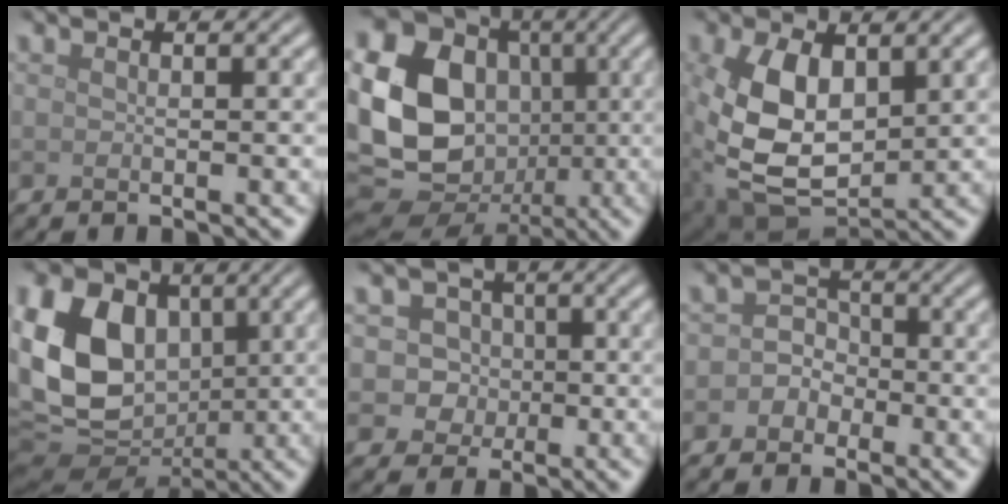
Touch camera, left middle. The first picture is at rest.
{"total": 22.2, "force": [0.6, 19.7, 10.2], "torque": [-0.250, 0.017, -0.032]}
{"total": 10.4, "force": [0.9, 6.5, 8.1], "torque": [-0.195, -0.014, 0.032]}
{"total": 14.1, "force": [1.3, 10.5, 9.3], "torque": [-0.211, 0.006, 0.015]}
{"total": 4.6, "force": [0.3, 4.3, 1.6], "torque": [0.003, 0.023, -0.012]}
{"total": 2.5, "force": [-0.9, 2.2, 0.7], "torque": [0.016, 0.009, -0.031]}